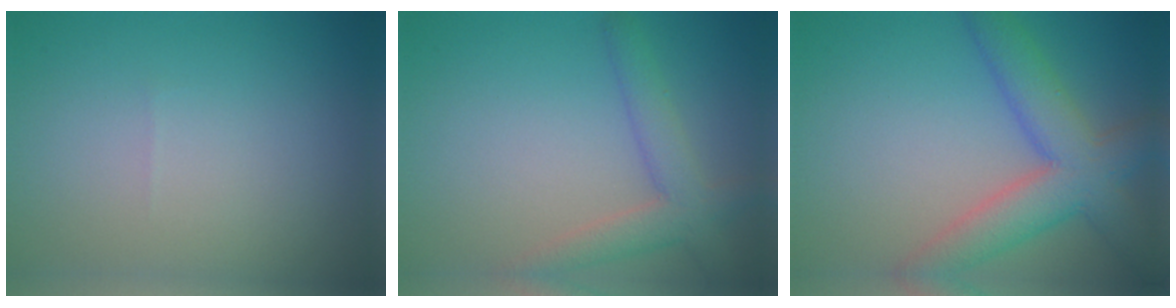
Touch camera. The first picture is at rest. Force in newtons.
{"total": 3.7, "press": 3.7, "slide": 0.1}
{"total": 6.7, "press": 6.7, "slide": 0.3}